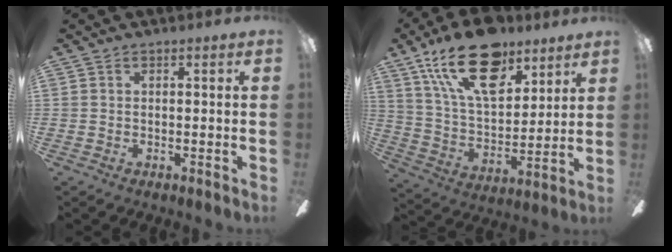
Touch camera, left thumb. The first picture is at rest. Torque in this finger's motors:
{"motor_torque": [2.14, 1.77, 1.83, -0.94, 0.57]}